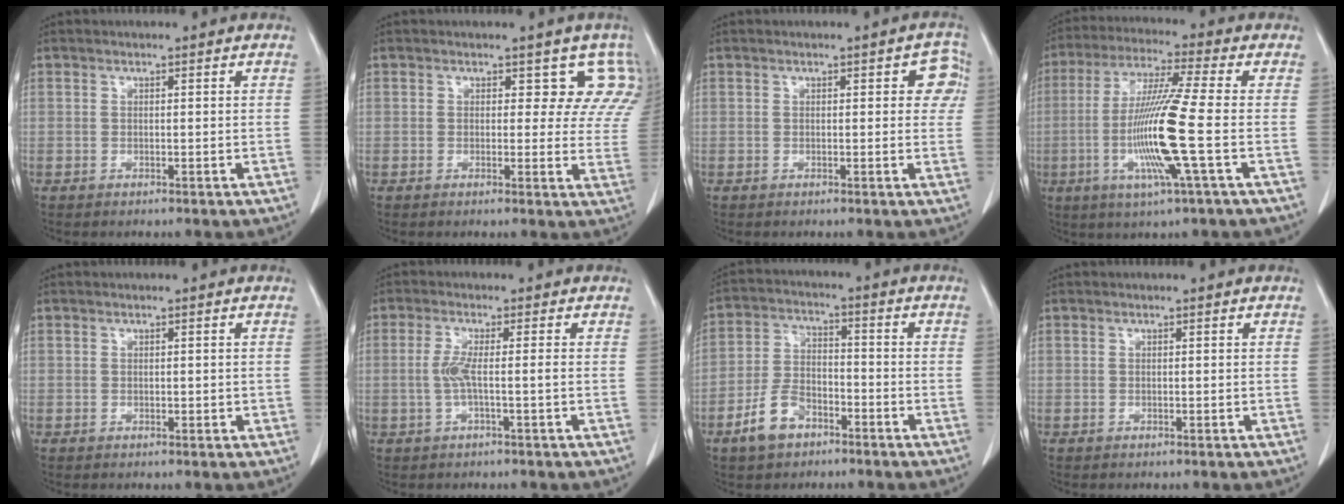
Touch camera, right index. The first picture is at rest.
{"total": 6.1, "force": [4.4, 3.7, 2.0], "torque": [0.010, -0.006, 0.017]}
{"total": 3.7, "force": [1.0, 1.8, 3.1], "torque": [-0.018, 0.011, 0.005]}
{"total": 13.5, "force": [-2.7, -1.1, 13.2], "torque": [-0.266, -0.015, -0.061]}
{"total": 1.0, "force": [0.0, 0.7, 0.7], "torque": [-0.009, 0.002, 0.003]}
{"total": 3.3, "force": [-0.5, -0.1, 3.2], "torque": [-0.070, 0.002, -0.010]}
{"total": 7.6, "force": [-4.5, 4.3, 4.3], "torque": [-0.097, 0.009, -0.082]}
{"total": 0.0}